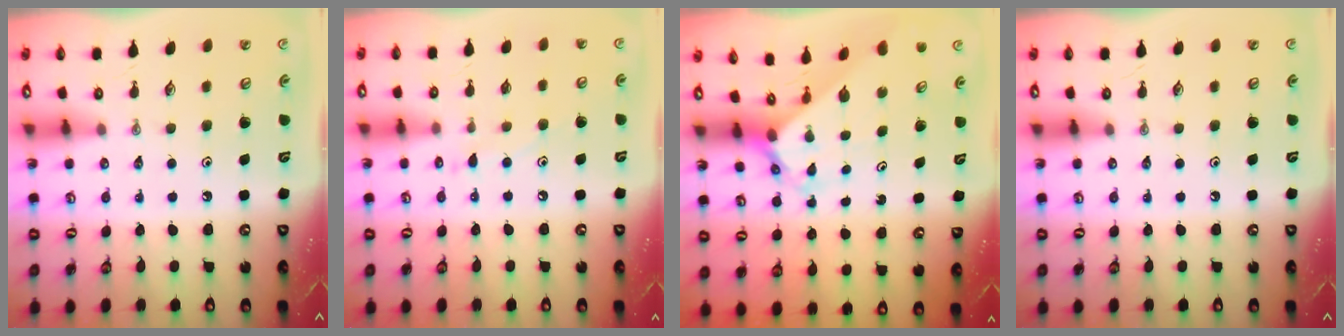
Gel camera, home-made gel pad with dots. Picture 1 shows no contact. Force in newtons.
{"total": 5.6, "press": 5.5, "slide": 0.5}
{"total": 2.4, "press": 2.4, "slide": 0.2}
{"total": 0.0}